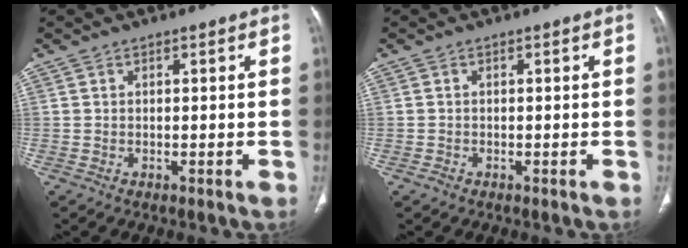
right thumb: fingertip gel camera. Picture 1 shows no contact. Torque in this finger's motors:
{"motor_torque": [-0.53, 0.39, -0.34, 0.15, 0.04]}